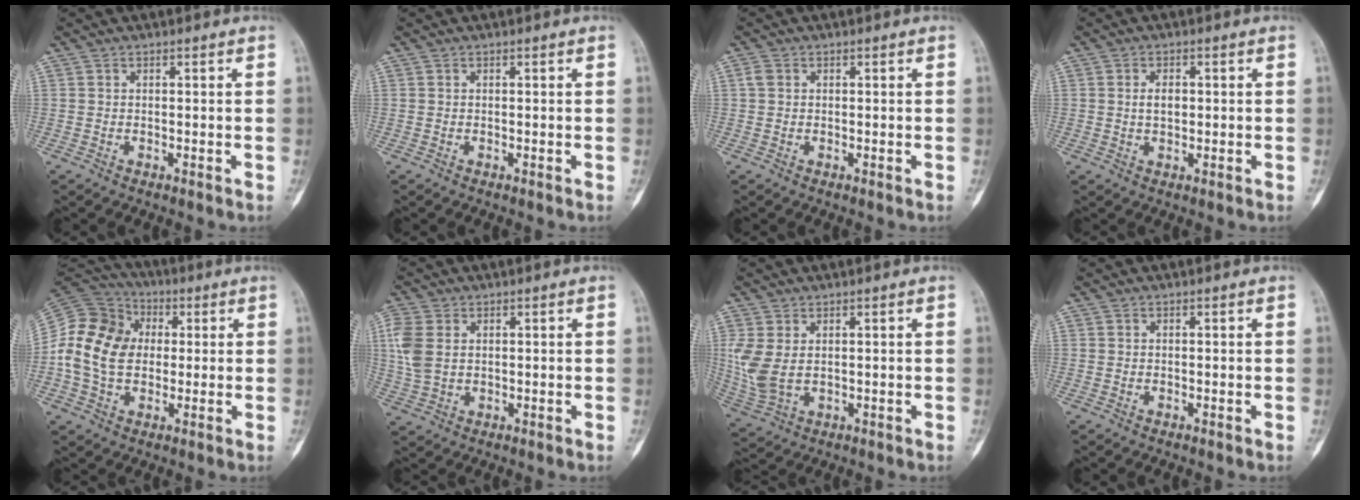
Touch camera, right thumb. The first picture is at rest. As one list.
[{"total": 0.0}, {"total": 1.3, "force": [0.3, 1.0, 0.7], "torque": [-0.015, 0.002, 0.004]}, {"total": 2.8, "force": [0.3, 1.7, 2.2], "torque": [-0.030, -0.001, 0.005]}, {"total": 14.8, "force": [0.2, 11.5, 9.3], "torque": [-0.163, 0.024, -0.001]}, {"total": 6.7, "force": [1.5, 4.5, 4.8], "torque": [-0.120, 0.004, 0.034]}, {"total": 7.2, "force": [1.2, 4.3, 5.7], "torque": [-0.146, -0.002, 0.040]}, {"total": 0.0}]